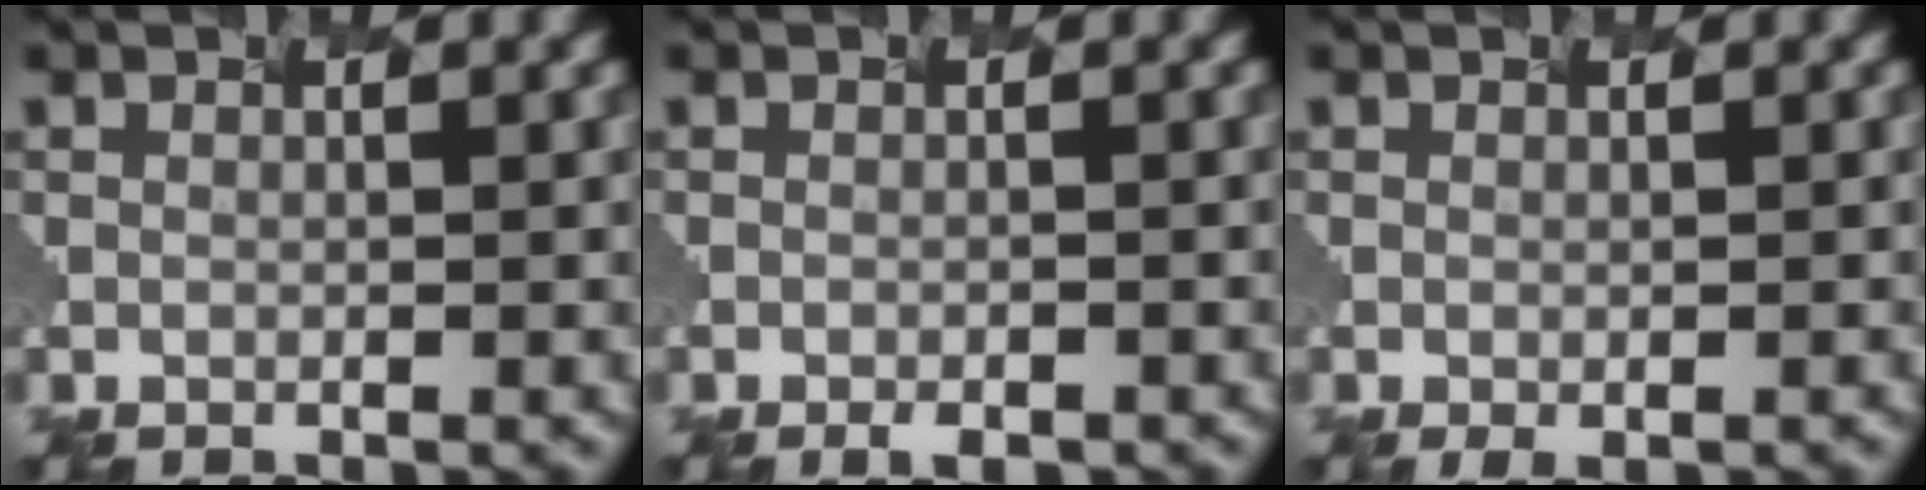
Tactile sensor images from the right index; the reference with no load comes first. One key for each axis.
{"total": 2.0, "fx": -1.6, "fy": -0.1, "fz": 1.1, "tx": -0.016, "ty": -0.006, "tz": 0.011}
{"total": 1.4, "fx": -1.0, "fy": -0.1, "fz": 0.9, "tx": -0.016, "ty": -0.001, "tz": 0.015}